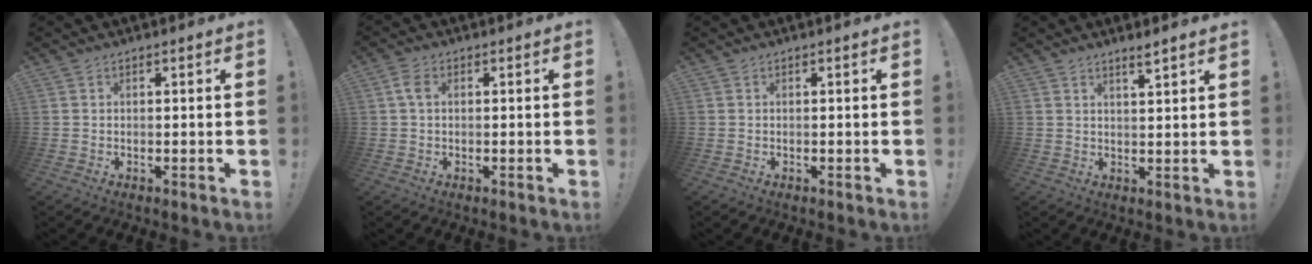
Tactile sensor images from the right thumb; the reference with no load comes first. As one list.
[{"total": 3.4, "force": [0.8, 2.0, 2.6], "torque": [-0.043, 0.005, 0.013]}, {"total": 0.0}, {"total": 3.2, "force": [2.4, -0.2, 2.1], "torque": [-0.021, -0.020, 0.036]}]